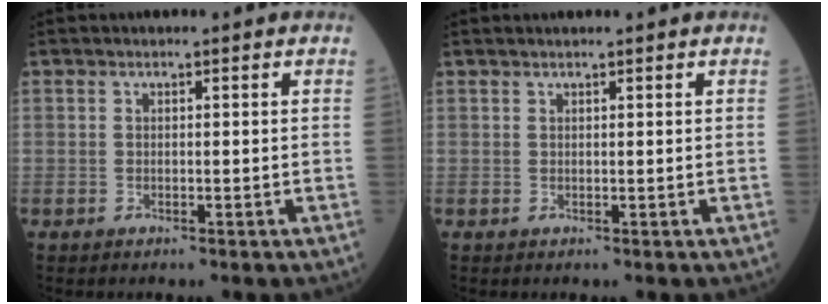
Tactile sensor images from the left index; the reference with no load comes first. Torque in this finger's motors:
{"motor_torque": [0.06, -0.07, 0.02, 0.01]}